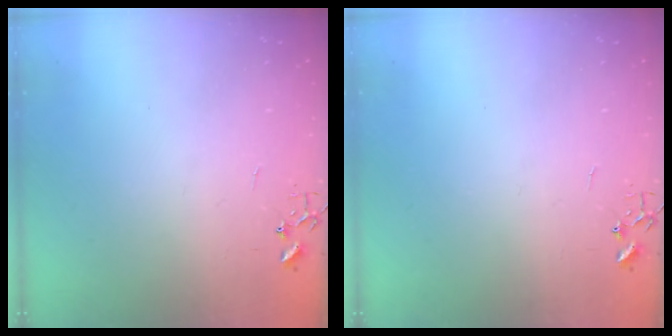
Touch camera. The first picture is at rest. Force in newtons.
{"total": 0.0}